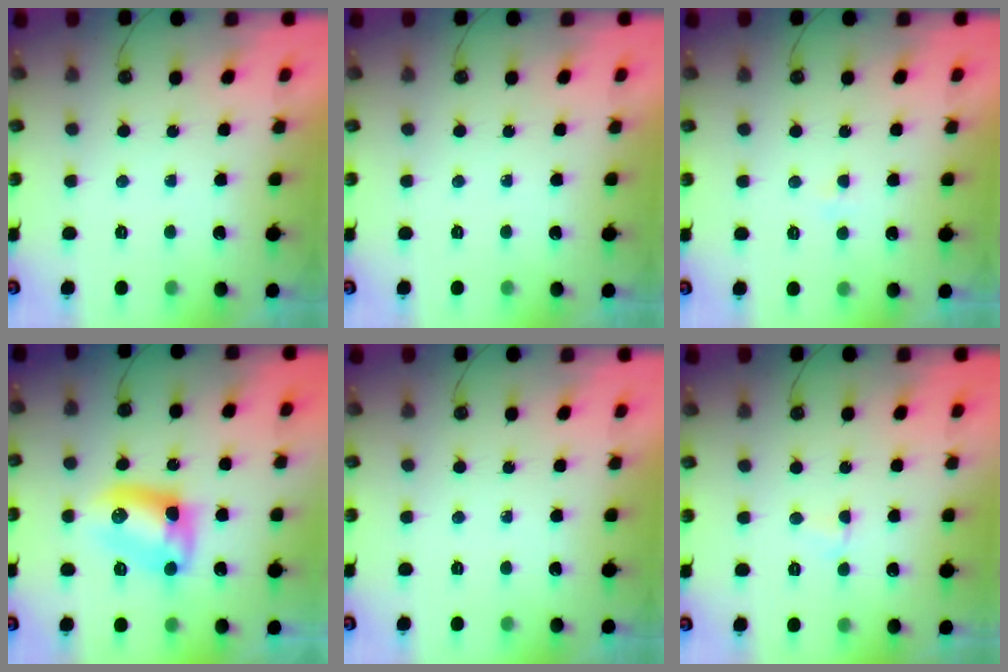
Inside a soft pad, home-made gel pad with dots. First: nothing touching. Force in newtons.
{"total": 0.0}
{"total": 2.1, "press": 1.6, "slide": 1.2}
{"total": 10.9, "press": 10.2, "slide": 3.9}
{"total": 0.0}
{"total": 3.6, "press": 1.9, "slide": 3.1}